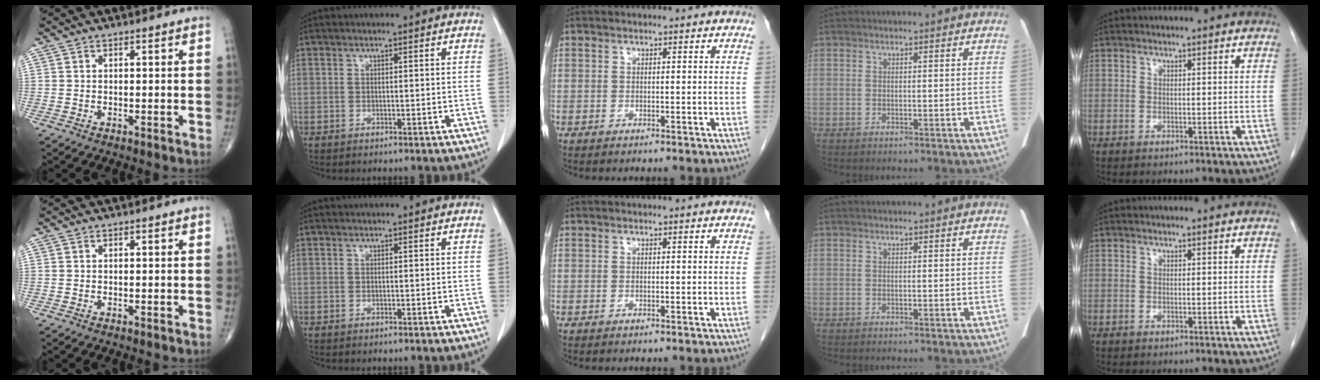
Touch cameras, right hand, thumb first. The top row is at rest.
{}